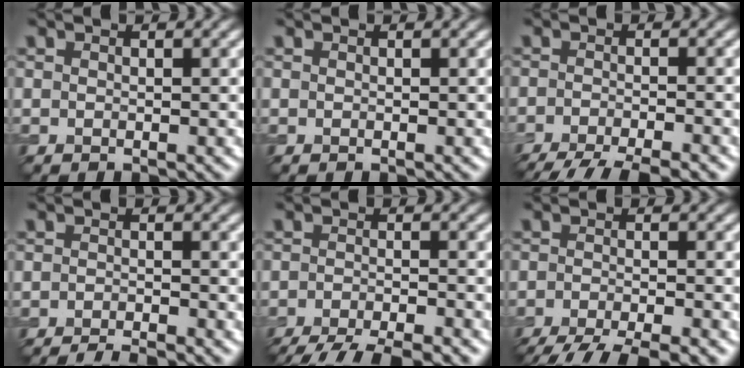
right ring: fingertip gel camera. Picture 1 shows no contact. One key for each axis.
{"total": 0.0}
{"total": 7.4, "fx": -6.1, "fy": 1.4, "fz": 3.9, "tx": -0.057, "ty": -0.026, "tz": -0.097}
{"total": 3.6, "fx": -3.1, "fy": 0.4, "fz": 1.9, "tx": -0.027, "ty": -0.001, "tz": -0.053}
{"total": 8.1, "fx": -7.0, "fy": 1.5, "fz": 3.8, "tx": -0.059, "ty": -0.025, "tz": -0.107}
{"total": 8.0, "fx": -6.4, "fy": 1.6, "fz": 4.5, "tx": -0.067, "ty": -0.026, "tz": -0.104}